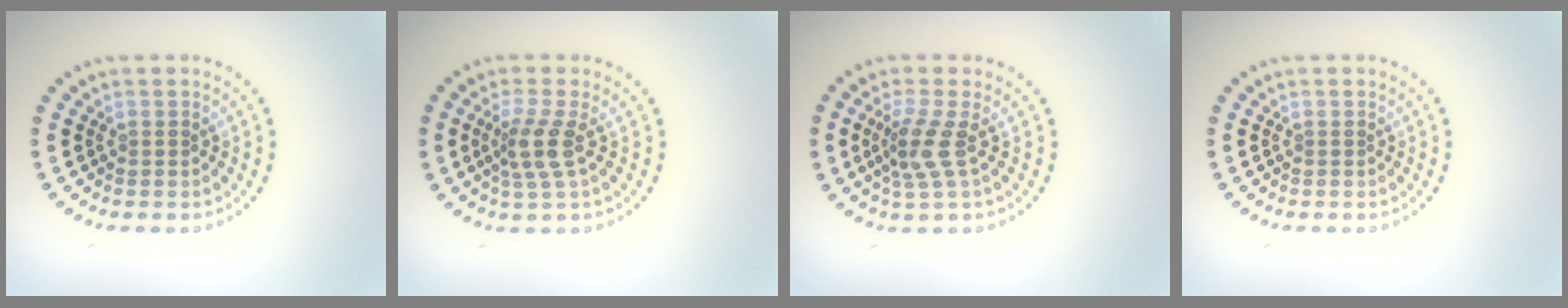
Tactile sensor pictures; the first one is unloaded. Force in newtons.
{"total": 2.8, "press": 2.2, "slide": 1.7}
{"total": 2.8, "press": 2.1, "slide": 1.8}
{"total": 0.0}